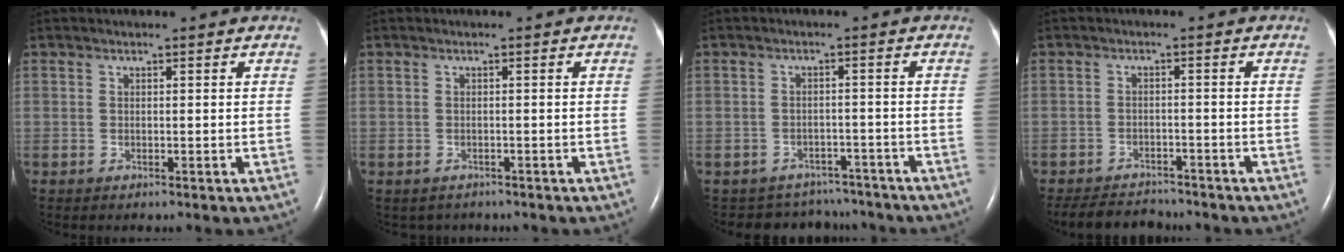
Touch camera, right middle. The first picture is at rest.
{"total": 1.9, "force": [-1.6, 1.1, 0.1], "torque": [-0.007, 0.001, -0.020]}
{"total": 7.9, "force": [-7.2, 3.3, -0.3], "torque": [0.002, 0.024, -0.085]}
{"total": 7.0, "force": [-6.6, 1.8, 1.3], "torque": [-0.024, -0.006, -0.100]}